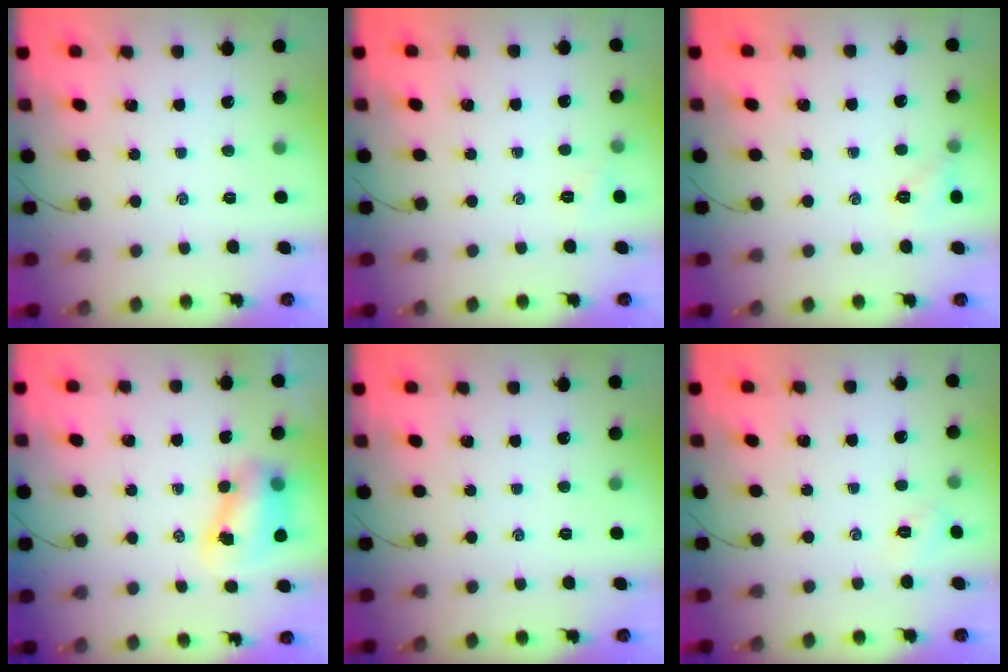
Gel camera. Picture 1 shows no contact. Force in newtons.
{"total": 4.0, "press": 3.8, "slide": 1.2}
{"total": 6.3, "press": 6.1, "slide": 1.8}
{"total": 7.4, "press": 7.3, "slide": 1.1}
{"total": 0.0}
{"total": 3.0, "press": 2.9, "slide": 0.8}